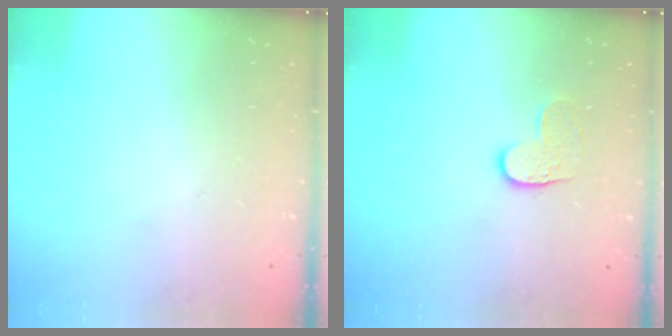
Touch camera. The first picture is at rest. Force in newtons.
{"total": 4.0, "press": 3.9, "slide": 0.4}